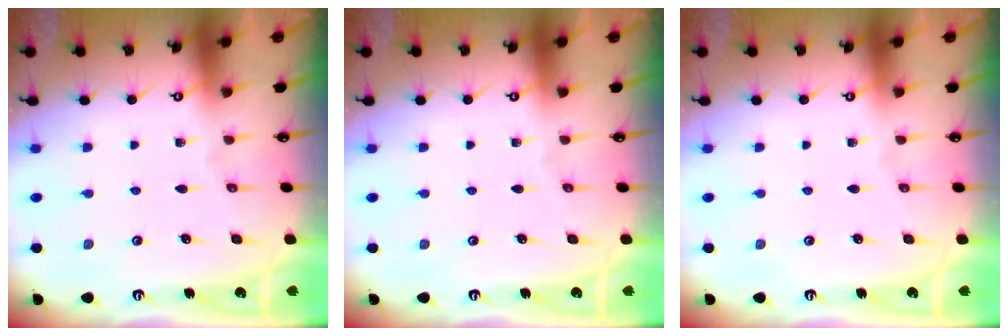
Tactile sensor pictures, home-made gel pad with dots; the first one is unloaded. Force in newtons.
{"total": 0.0}
{"total": 0.0}